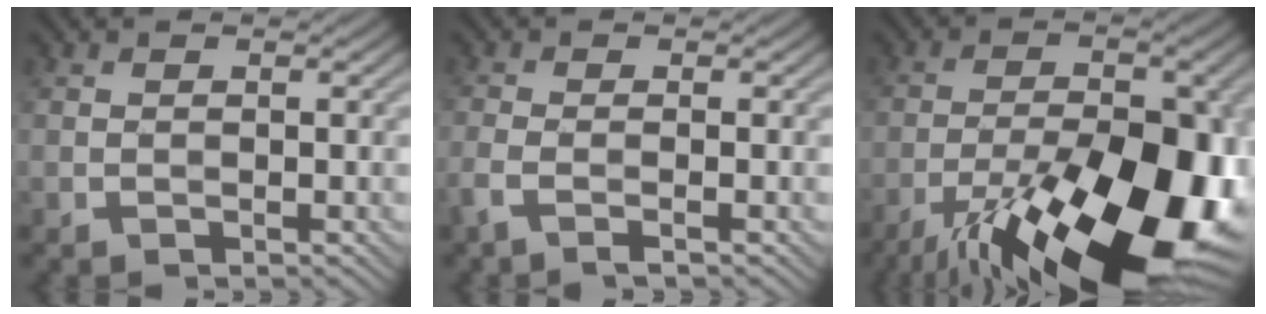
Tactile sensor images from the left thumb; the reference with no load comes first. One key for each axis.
{"total": 2.5, "fx": -1.4, "fy": 0.4, "fz": 2.0, "tx": -0.047, "ty": -0.002, "tz": -0.040}
{"total": 20.5, "fx": -10.9, "fy": 7.4, "fz": 15.7, "tx": -0.229, "ty": -0.022, "tz": -0.170}